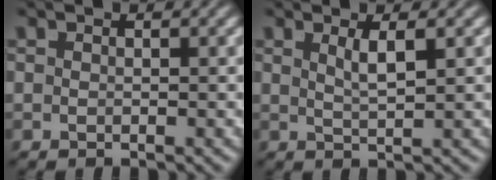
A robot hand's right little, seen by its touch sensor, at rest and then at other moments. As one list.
[{"total": 2.0, "force": [0.8, -0.7, 1.7], "torque": [-0.019, -0.005, 0.022]}]